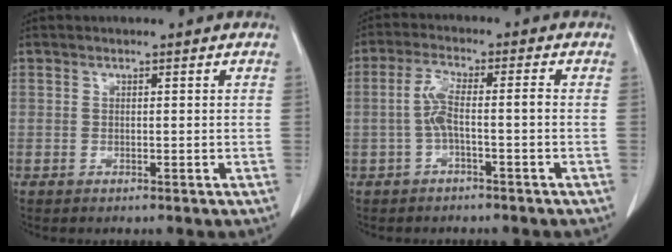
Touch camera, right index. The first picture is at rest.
{"total": 4.5, "force": [-0.9, 0.7, 4.4], "torque": [-0.092, 0.017, -0.018]}